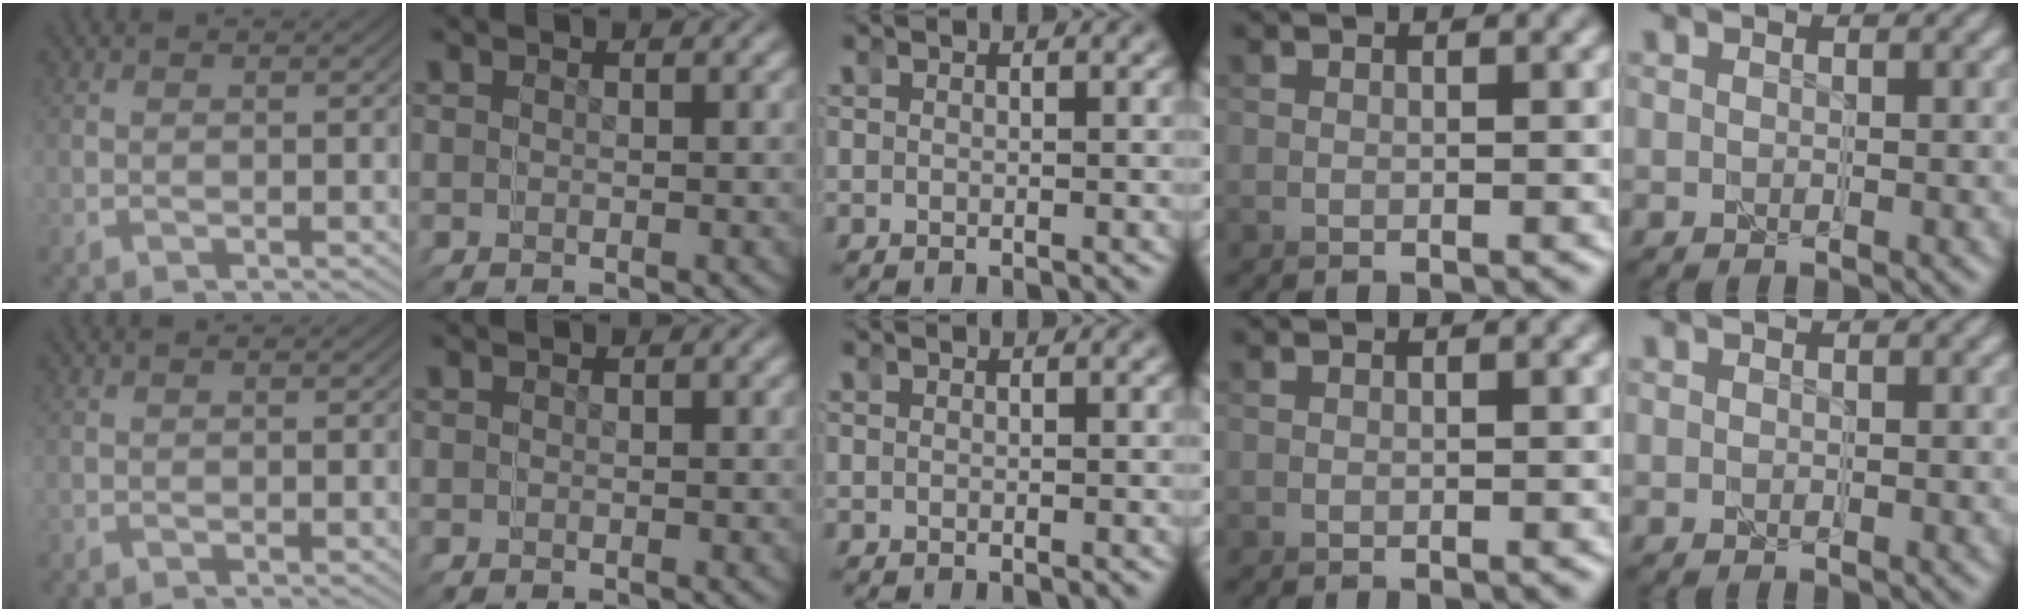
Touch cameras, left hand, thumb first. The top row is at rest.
{}